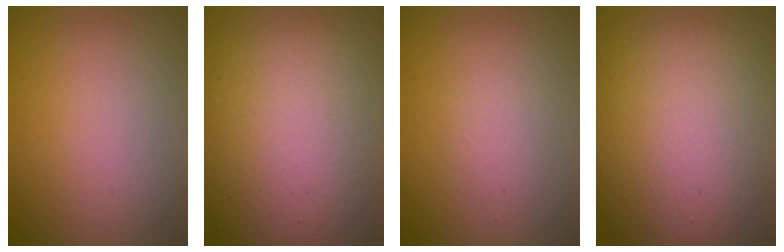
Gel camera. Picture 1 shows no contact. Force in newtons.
{"total": 15.6, "press": 15.6, "slide": 1.1}
{"total": 1.2, "press": 1.2, "slide": 0.1}
{"total": 14.9, "press": 14.9, "slide": 0.8}